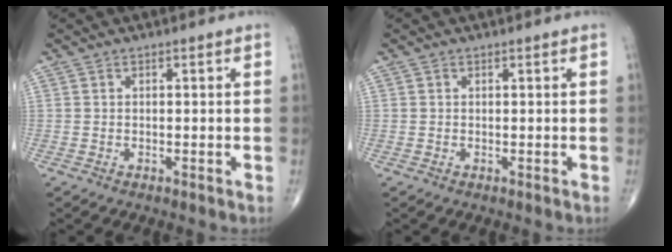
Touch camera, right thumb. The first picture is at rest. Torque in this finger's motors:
{"motor_torque": [-0.37, 0.15, -0.17, -0.10, 0.00]}